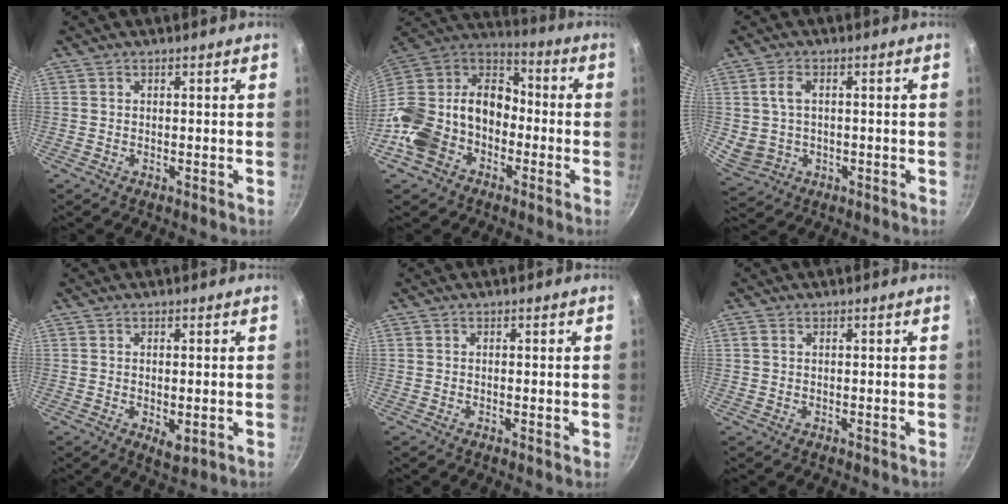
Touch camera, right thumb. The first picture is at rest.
{"total": 22.5, "force": [-6.9, 17.2, 12.7], "torque": [-0.236, 0.082, -0.144]}
{"total": 7.8, "force": [-1.0, 4.2, 6.5], "torque": [-0.137, 0.030, -0.024]}
{"total": 3.6, "force": [-0.6, 1.6, 3.2], "torque": [-0.050, -0.014, -0.004]}
{"total": 0.7, "force": [-0.1, 0.0, 0.7], "torque": [-0.010, -0.001, -0.003]}
{"total": 1.0, "force": [0.3, 0.7, 0.6], "torque": [-0.011, 0.002, 0.004]}